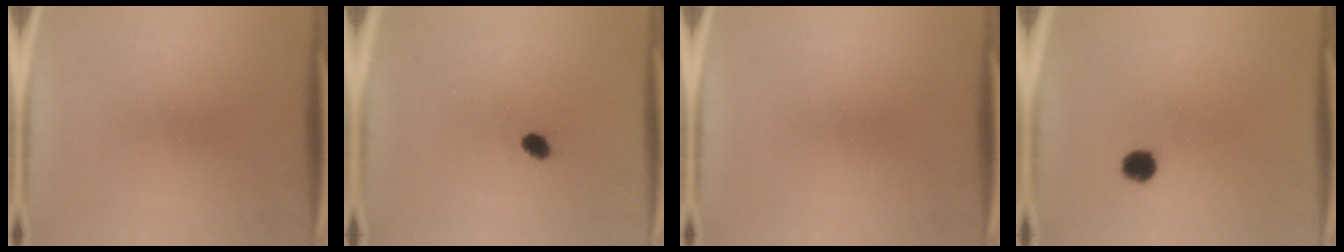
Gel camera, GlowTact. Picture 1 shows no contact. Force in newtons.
{"total": 1.7}
{"total": 0.0}
{"total": 3.2}